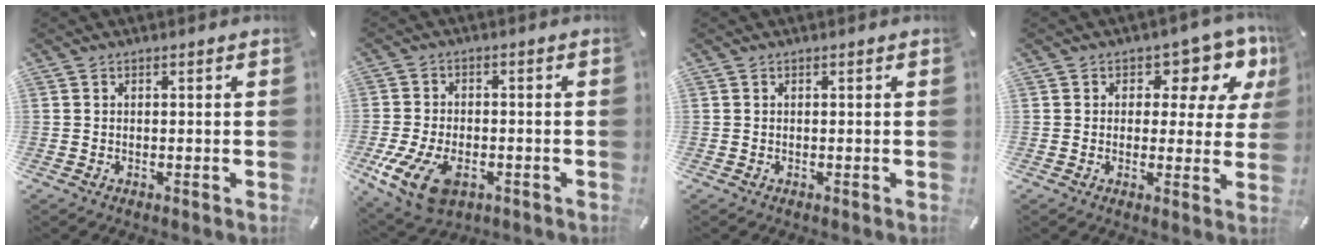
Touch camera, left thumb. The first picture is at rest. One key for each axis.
{"total": 11.9, "fx": -4.9, "fy": 7.5, "fz": 7.8, "tx": -0.170, "ty": 0.008, "tz": -0.089}
{"total": 0.0}
{"total": 9.9, "fx": 4.6, "fy": 5.8, "fz": 6.6, "tx": -0.077, "ty": -0.032, "tz": 0.075}